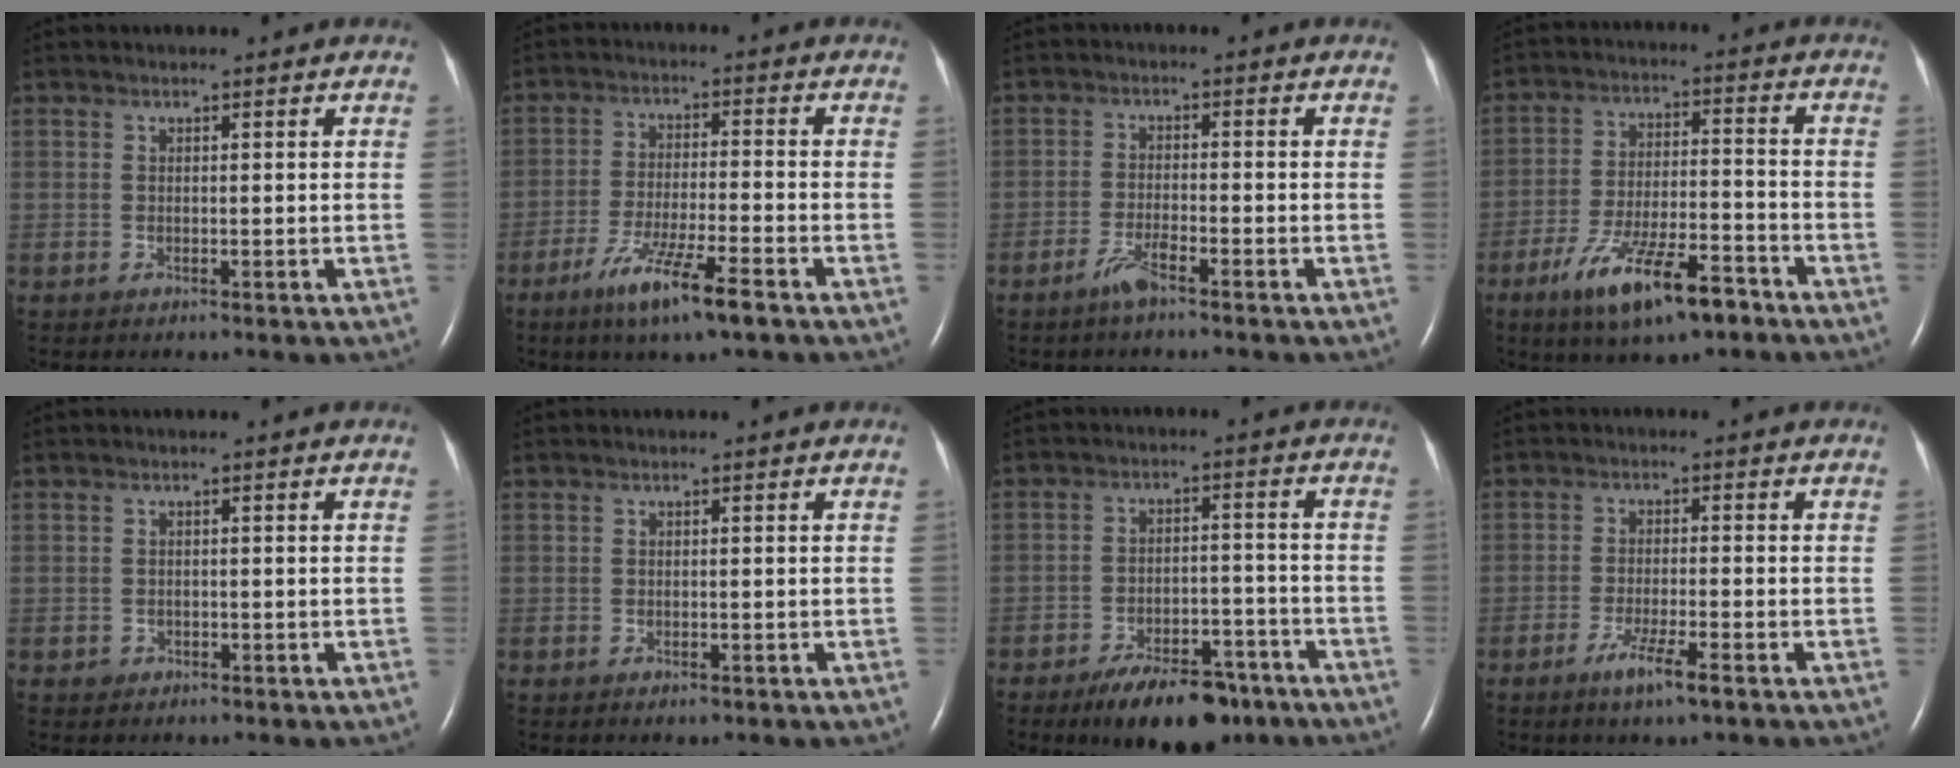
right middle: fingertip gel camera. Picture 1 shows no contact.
{"total": 9.0, "force": [-5.5, 0.3, 7.1], "torque": [-0.135, -0.019, -0.098]}
{"total": 3.2, "force": [-2.5, 0.1, 2.1], "torque": [-0.050, -0.003, -0.049]}
{"total": 12.5, "force": [-7.8, 3.1, 9.2], "torque": [-0.167, -0.009, -0.130]}
{"total": 1.0, "force": [-0.5, 0.8, 0.0], "torque": [-0.002, 0.004, -0.008]}
{"total": 0.6, "force": [-0.4, 0.3, 0.4], "torque": [-0.008, -0.001, -0.003]}
{"total": 11.6, "force": [-8.5, 4.6, 6.6], "torque": [-0.094, 0.003, -0.131]}
{"total": 4.7, "force": [-2.8, 0.1, 3.8], "torque": [-0.072, -0.008, -0.053]}